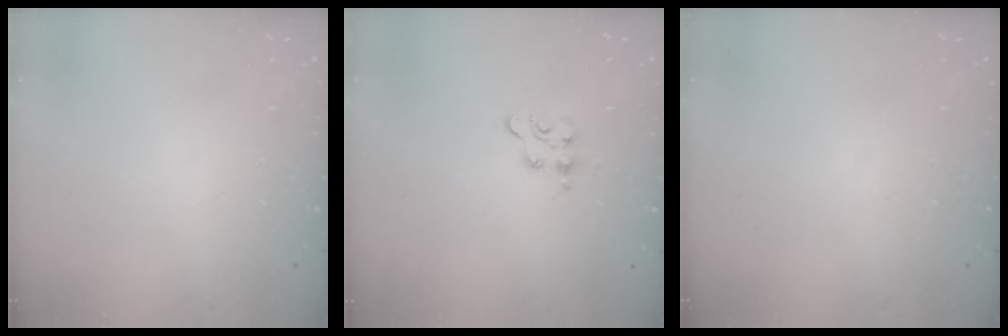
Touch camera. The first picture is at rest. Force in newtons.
{"total": 3.5, "press": 3.5, "slide": 0.4}
{"total": 0.0}